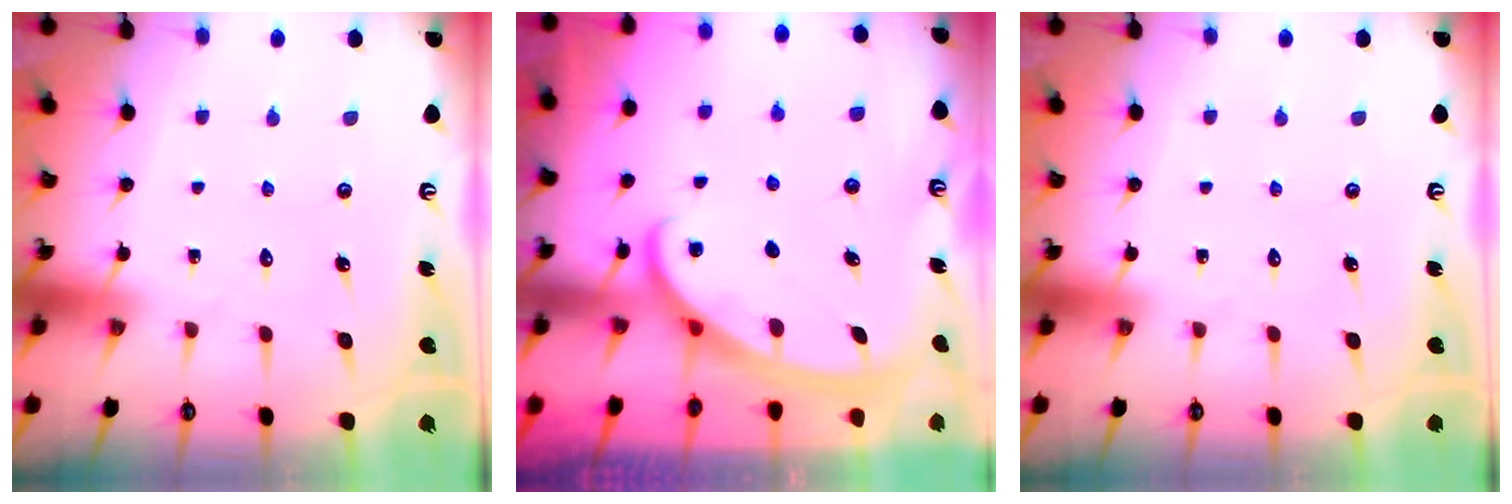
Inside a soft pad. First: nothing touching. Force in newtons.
{"total": 2.6, "press": 2.6, "slide": 0.4}
{"total": 0.0}